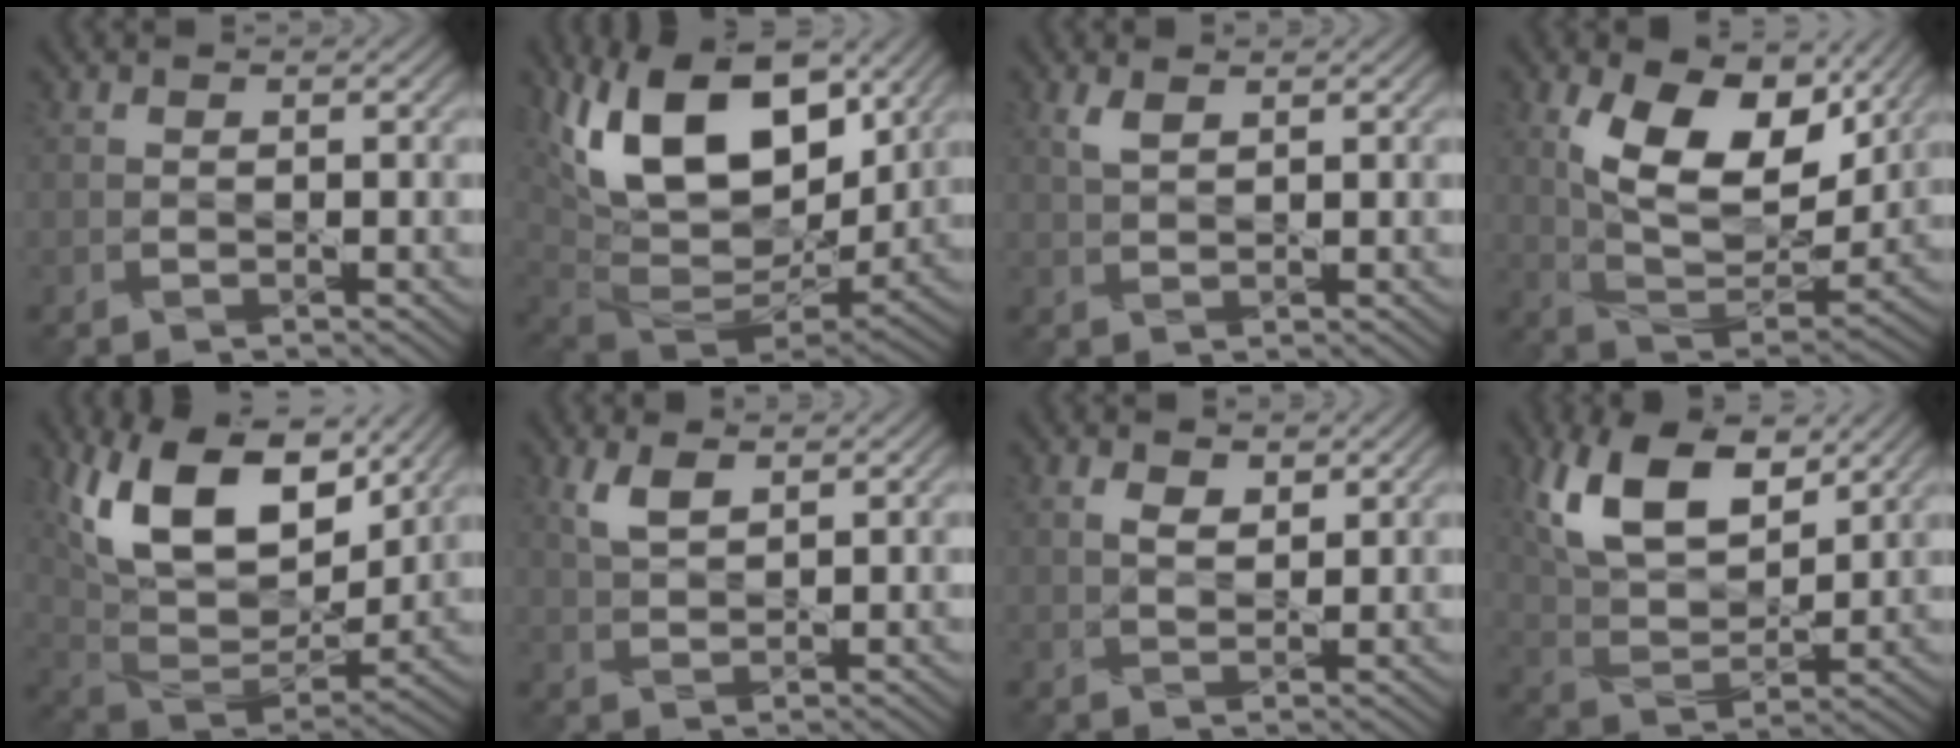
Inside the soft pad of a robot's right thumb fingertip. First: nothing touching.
{"total": 19.4, "force": [7.9, 10.9, 13.9], "torque": [-0.260, 0.029, 0.127]}
{"total": 1.9, "force": [1.3, 0.5, 1.3], "torque": [-0.038, 0.006, 0.027]}
{"total": 12.3, "force": [4.9, 6.6, 9.1], "torque": [-0.170, -0.007, 0.087]}
{"total": 15.8, "force": [8.6, 8.0, 10.6], "torque": [-0.220, 0.015, 0.138]}
{"total": 3.1, "force": [2.0, 1.1, 2.2], "torque": [-0.058, 0.003, 0.042]}
{"total": 2.0, "force": [1.3, 0.9, 1.2], "torque": [-0.030, -0.001, 0.026]}
{"total": 11.4, "force": [6.2, 5.5, 7.9], "torque": [-0.172, 0.008, 0.119]}